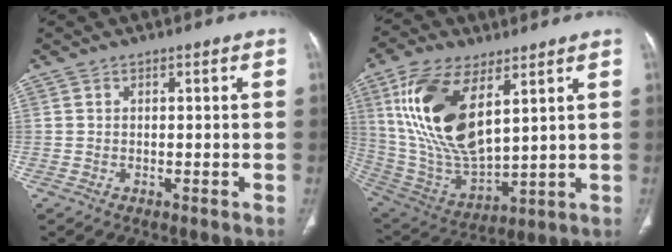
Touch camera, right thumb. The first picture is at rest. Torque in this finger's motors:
{"motor_torque": [1.61, 3.40, 2.18, 0.59, 0.26]}